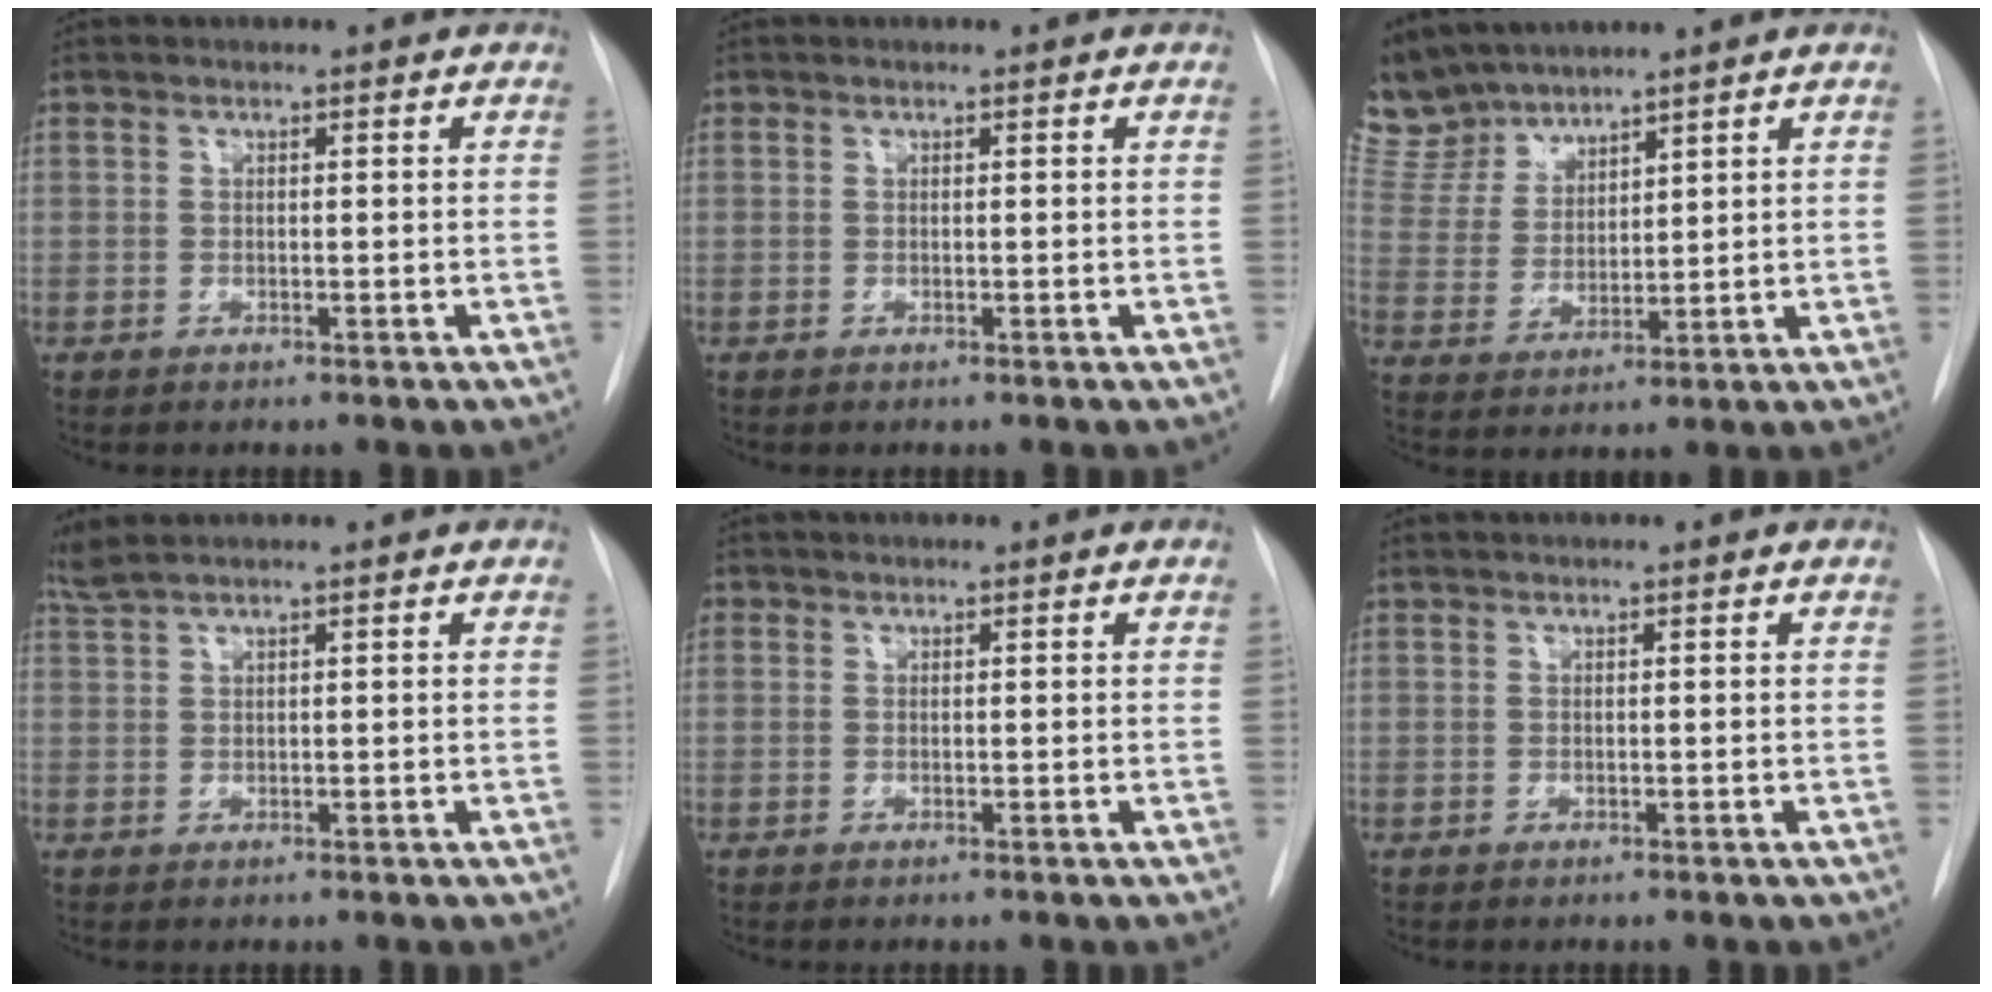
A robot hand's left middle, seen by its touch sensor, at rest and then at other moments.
{"total": 0.0}
{"total": 8.9, "force": [8.4, 2.6, 0.9], "torque": [-0.035, 0.010, 0.188]}
{"total": 2.2, "force": [1.9, -0.3, 1.2], "torque": [-0.033, 0.021, 0.044]}
{"total": 0.6, "force": [0.2, 0.6, 0.1], "torque": [0.002, 0.004, 0.002]}
{"total": 0.0}